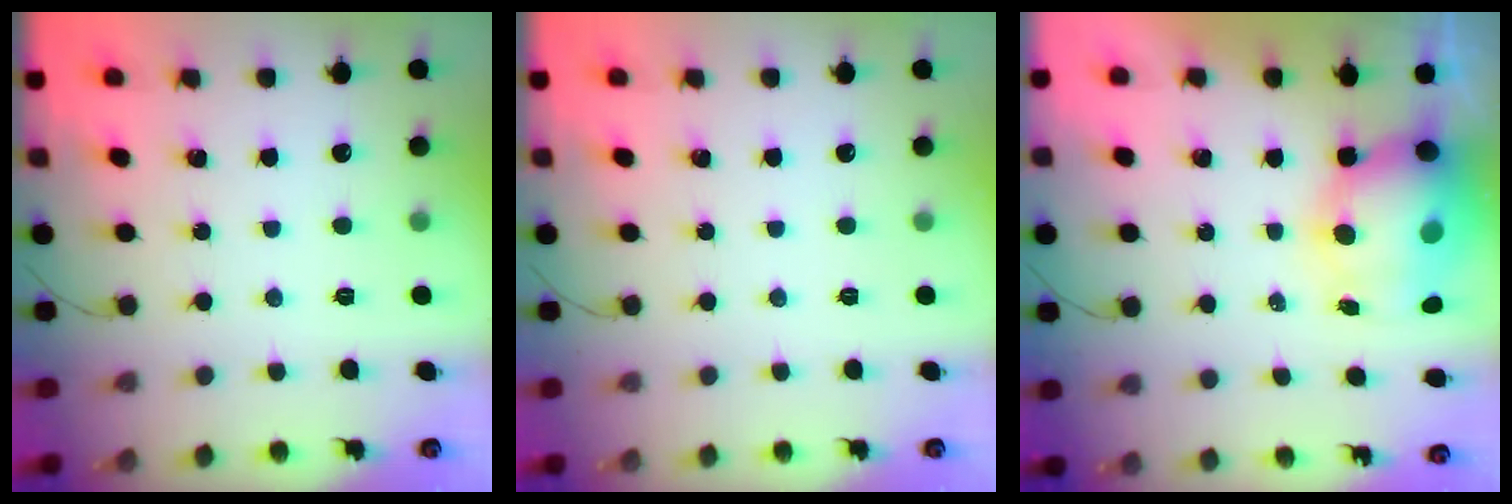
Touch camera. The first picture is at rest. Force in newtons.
{"total": 0.0}
{"total": 10.6, "press": 10.2, "slide": 2.6}